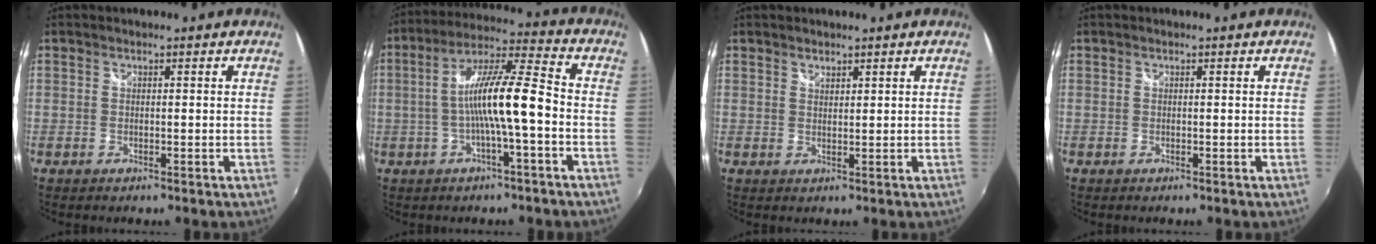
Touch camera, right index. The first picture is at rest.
{"total": 11.9, "force": [-2.5, 1.0, 11.6], "torque": [-0.214, 0.019, -0.042]}
{"total": 1.4, "force": [1.2, 0.7, 0.3], "torque": [-0.001, 0.000, 0.021]}
{"total": 0.0}